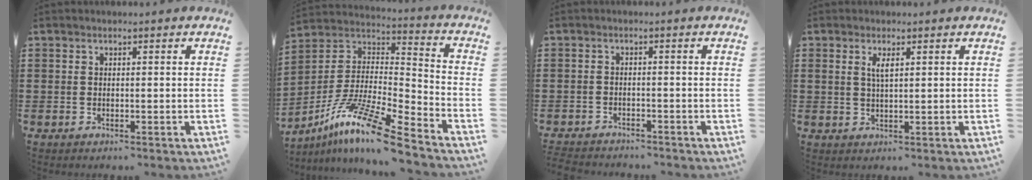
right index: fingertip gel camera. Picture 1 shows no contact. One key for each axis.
{"total": 13.3, "fx": -10.0, "fy": 0.7, "fz": 8.8, "tx": -0.173, "ty": 0.009, "tz": -0.195}
{"total": 2.0, "fx": -2.0, "fy": 0.2, "fz": -0.1, "tx": -0.006, "ty": -0.002, "tz": -0.045}
{"total": 2.2, "fx": 0.9, "fy": 0.6, "fz": 1.9, "tx": -0.040, "ty": 0.004, "tz": 0.014}